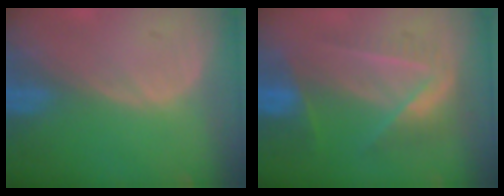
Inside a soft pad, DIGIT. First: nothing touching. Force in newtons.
{"total": 7.3, "press": 6.5, "slide": 3.2}